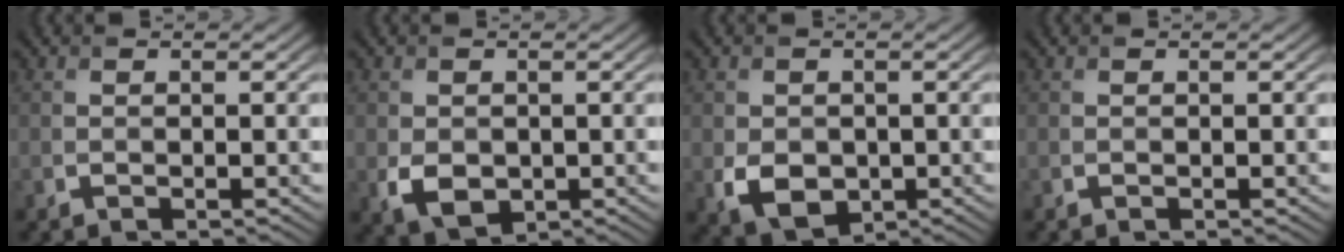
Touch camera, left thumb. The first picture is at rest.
{"total": 3.9, "force": [-0.8, 3.0, 2.4], "torque": [-0.055, -0.014, -0.012]}
{"total": 4.8, "force": [-1.1, 3.7, 2.8], "torque": [-0.061, -0.014, -0.017]}
{"total": 0.0}